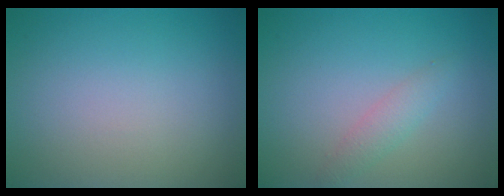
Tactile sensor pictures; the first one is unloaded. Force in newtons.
{"total": 1.5, "press": 1.5, "slide": 0.0}